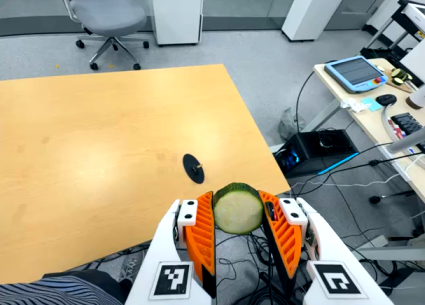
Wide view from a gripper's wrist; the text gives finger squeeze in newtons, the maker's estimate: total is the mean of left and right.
{"total": 11.8, "left": 12.5, "right": 11.1}